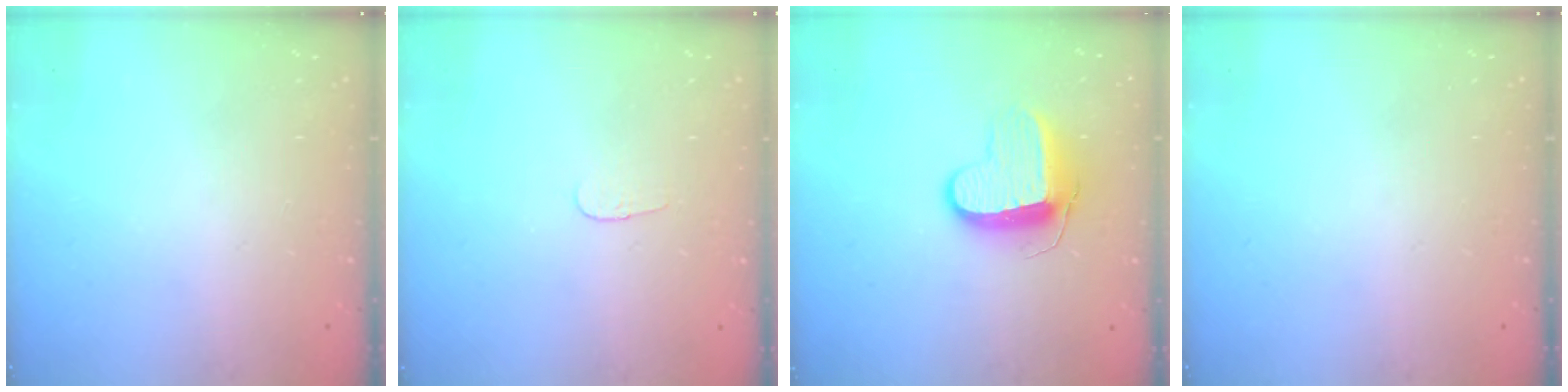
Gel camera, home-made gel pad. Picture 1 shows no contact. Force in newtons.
{"total": 2.8, "press": 2.8, "slide": 0.3}
{"total": 10.3, "press": 10.3, "slide": 0.4}
{"total": 0.0}